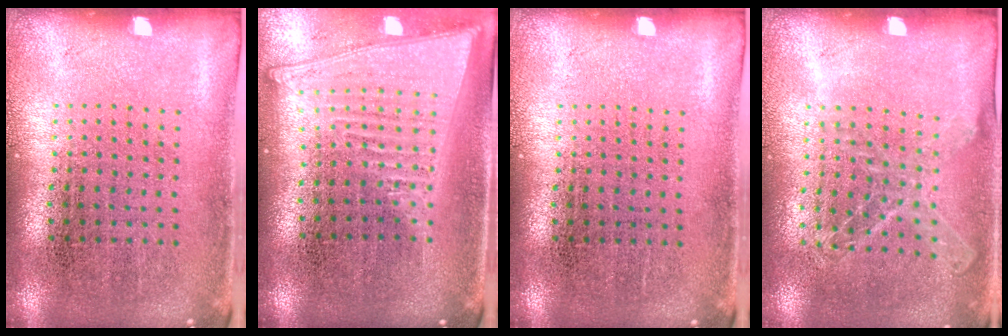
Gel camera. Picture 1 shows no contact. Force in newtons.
{"total": 2.0, "press": 1.7, "slide": 1.0}
{"total": 0.0}
{"total": 1.1, "press": 1.1, "slide": 0.3}